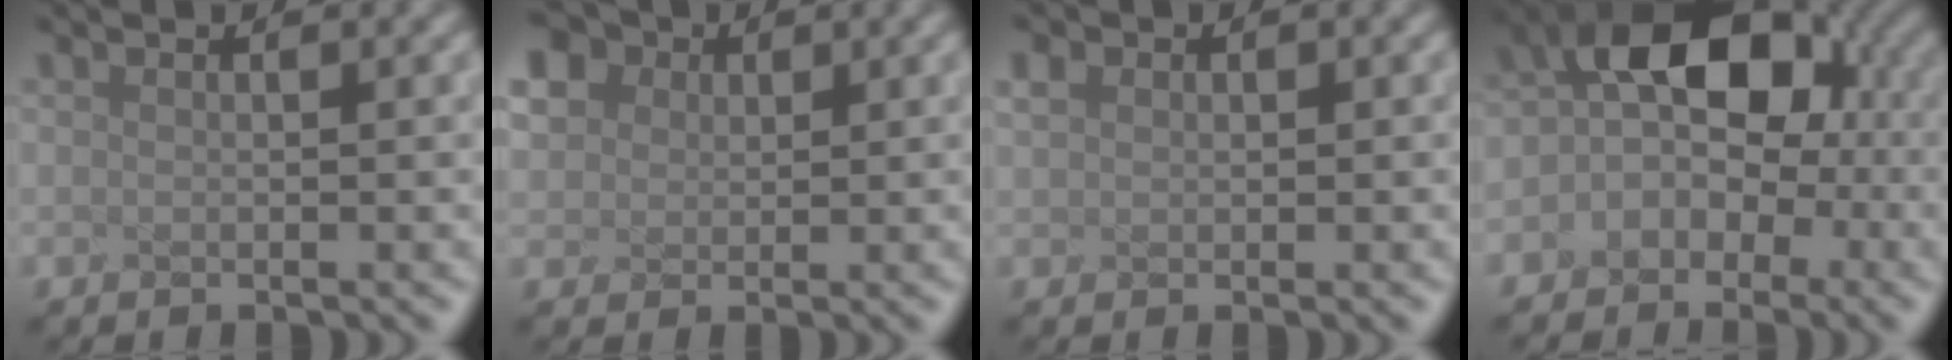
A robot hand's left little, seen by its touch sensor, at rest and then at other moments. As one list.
[{"total": 3.1, "force": [1.6, 2.5, 0.8], "torque": [-0.079, 0.015, 0.059]}, {"total": 1.0, "force": [-0.5, -0.5, -0.7], "torque": [-0.024, -0.005, 0.034]}, {"total": 5.6, "force": [-1.9, 4.0, 3.4], "torque": [-0.054, 0.002, -0.011]}]